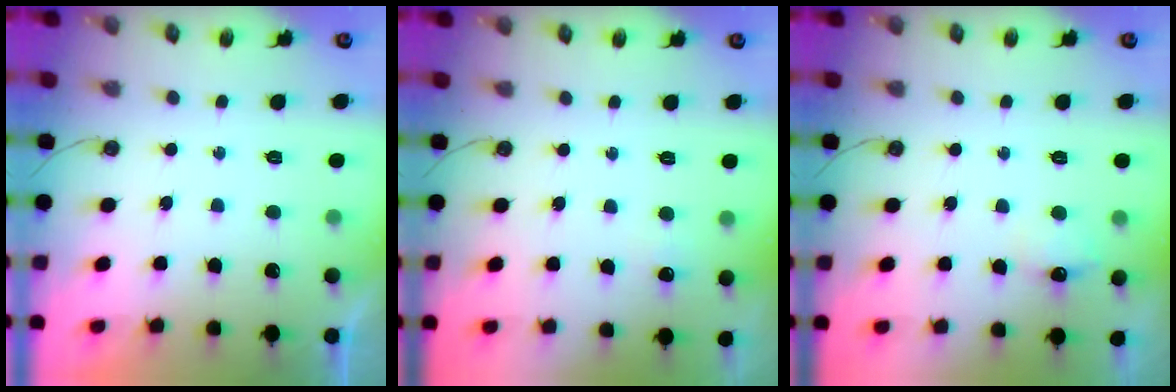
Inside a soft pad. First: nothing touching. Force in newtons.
{"total": 4.3, "press": 4.2, "slide": 0.6}
{"total": 6.0, "press": 5.9, "slide": 1.2}